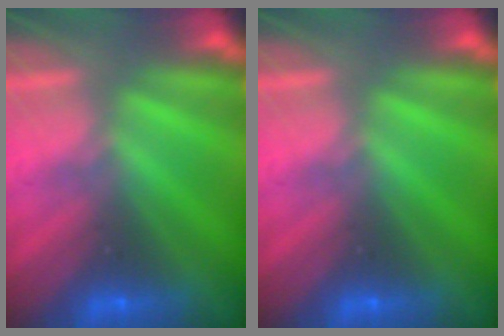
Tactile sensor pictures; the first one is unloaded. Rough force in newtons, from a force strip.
{"total": 0.0}